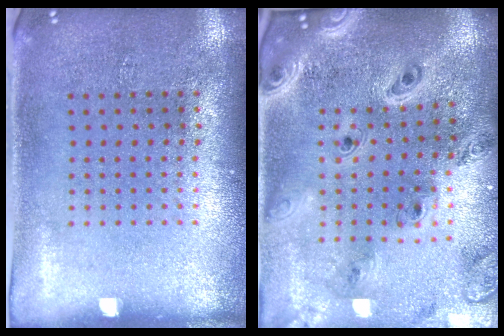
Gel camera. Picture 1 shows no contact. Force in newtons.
{"total": 2.8, "press": 2.4, "slide": 1.4}